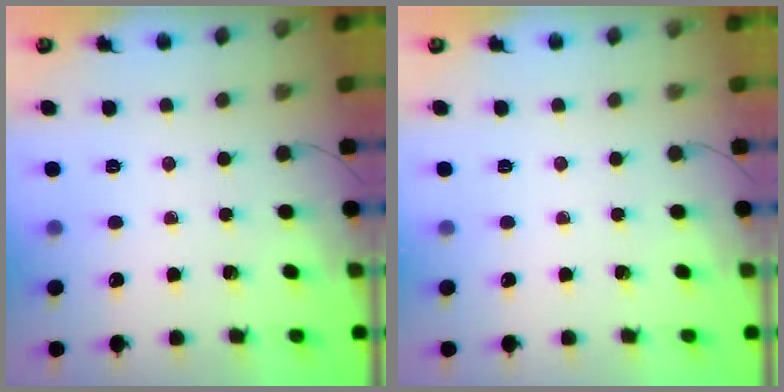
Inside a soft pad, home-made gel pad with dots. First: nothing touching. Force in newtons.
{"total": 0.0}